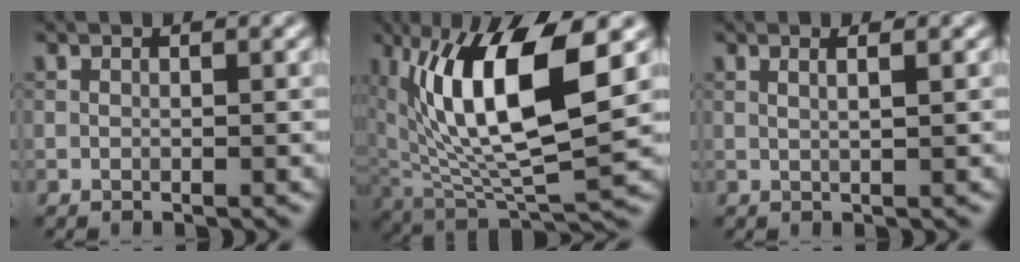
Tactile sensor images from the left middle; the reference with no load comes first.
{"total": 12.2, "force": [3.1, 4.2, 11.1], "torque": [-0.193, -0.001, 0.055]}
{"total": 1.8, "force": [0.9, 0.7, 1.5], "torque": [-0.009, 0.001, -0.004]}